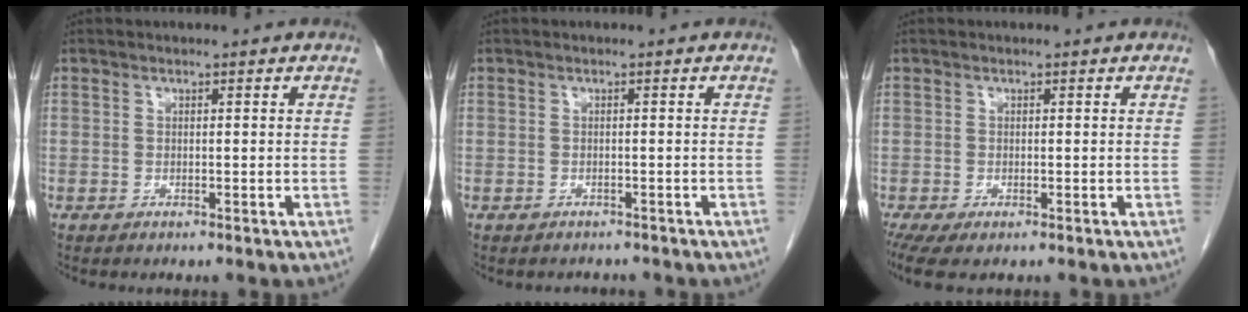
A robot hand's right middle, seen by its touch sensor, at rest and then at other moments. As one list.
[{"total": 1.6, "force": [-1.5, 0.7, 0.0], "torque": [-0.009, -0.003, -0.021]}, {"total": 5.1, "force": [-3.2, 2.0, 3.4], "torque": [-0.064, -0.015, -0.052]}]